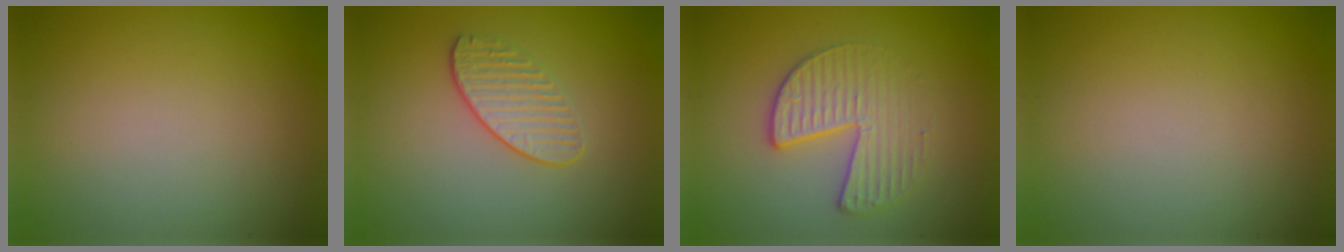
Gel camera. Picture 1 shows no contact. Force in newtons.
{"total": 1.9, "press": 1.5, "slide": 1.2}
{"total": 3.3, "press": 3.0, "slide": 1.3}
{"total": 0.0}